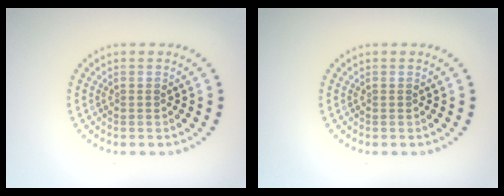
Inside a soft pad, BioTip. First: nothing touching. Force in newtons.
{"total": 0.0}